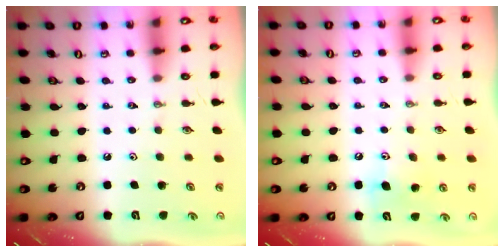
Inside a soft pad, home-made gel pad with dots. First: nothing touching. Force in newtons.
{"total": 7.4, "press": 7.1, "slide": 2.2}